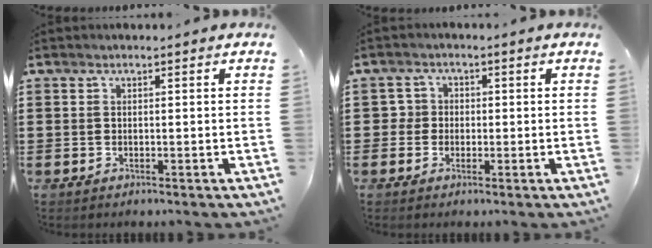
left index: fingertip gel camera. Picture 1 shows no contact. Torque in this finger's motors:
{"motor_torque": [-0.82, 1.00, -0.01, -0.02]}